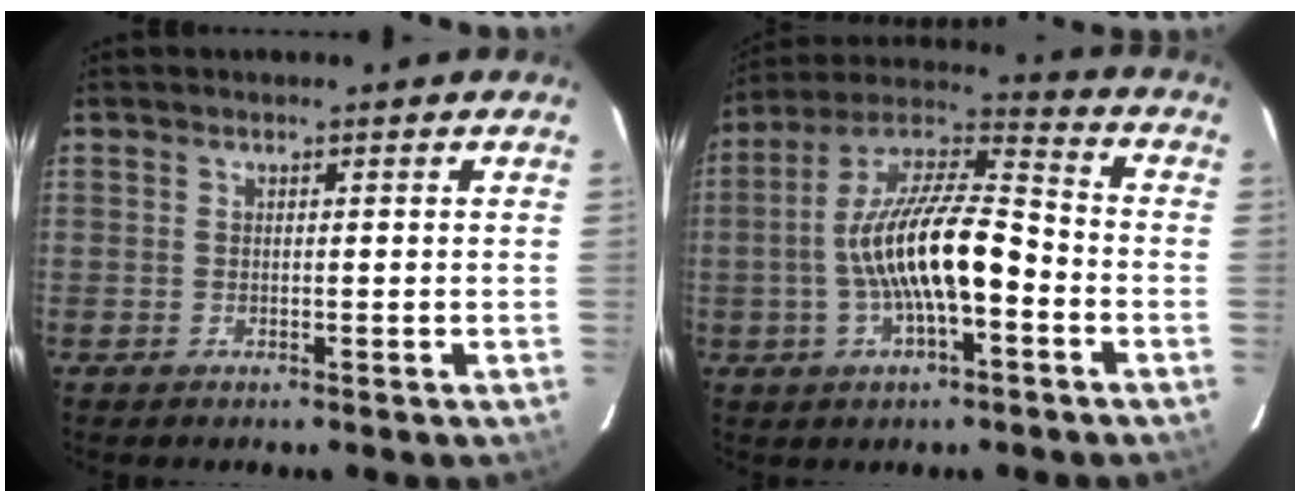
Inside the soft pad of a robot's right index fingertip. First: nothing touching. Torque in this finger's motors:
{"motor_torque": [0.73, -0.32, 1.05, 0.21]}